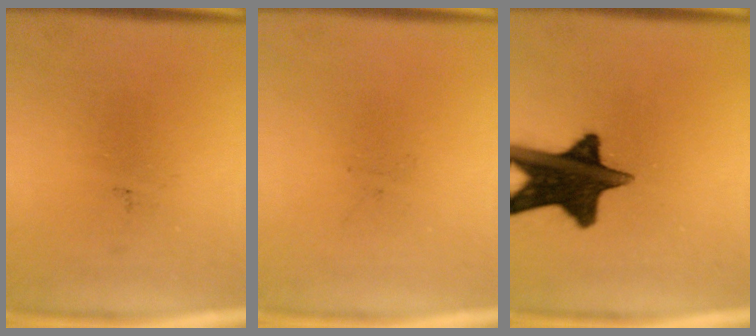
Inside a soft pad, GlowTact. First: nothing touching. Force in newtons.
{"total": 0.0}
{"total": 15.3}